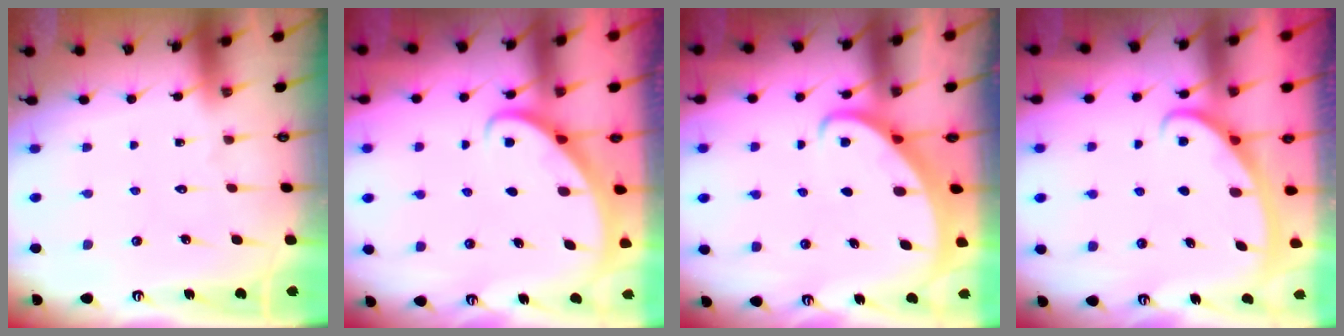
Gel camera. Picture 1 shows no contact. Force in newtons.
{"total": 2.8, "press": 2.8, "slide": 0.2}
{"total": 2.6, "press": 2.6, "slide": 0.3}
{"total": 2.8, "press": 2.8, "slide": 0.4}